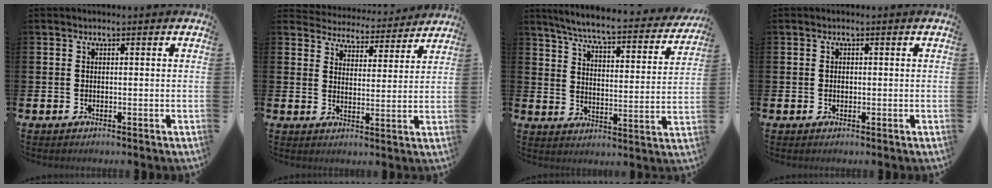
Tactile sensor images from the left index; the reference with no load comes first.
{"total": 4.7, "force": [4.6, 1.0, -0.2], "torque": [-0.014, -0.042, 0.077]}
{"total": 6.4, "force": [5.8, 0.4, 2.6], "torque": [-0.066, -0.050, 0.091]}
{"total": 0.6, "force": [0.0, 0.5, 0.3], "torque": [-0.003, 0.004, -0.002]}